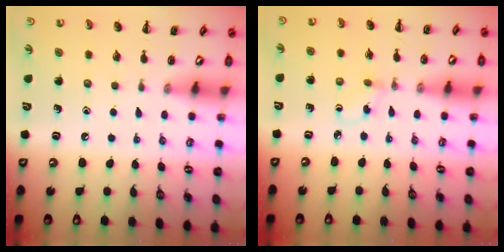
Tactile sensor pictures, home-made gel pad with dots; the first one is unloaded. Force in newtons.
{"total": 1.5, "press": 1.3, "slide": 0.8}